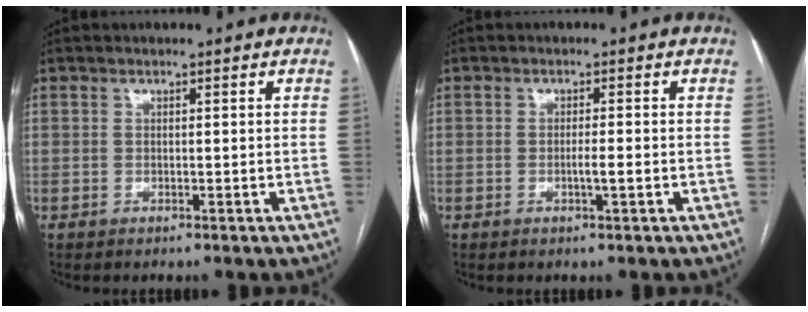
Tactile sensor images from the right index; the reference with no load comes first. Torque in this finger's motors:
{"motor_torque": [0.55, -0.16, 0.11, 0.05]}